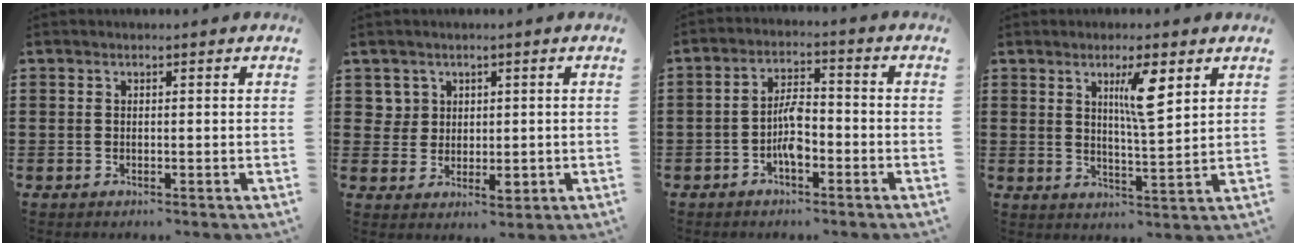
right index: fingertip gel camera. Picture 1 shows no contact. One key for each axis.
{"total": 3.8, "fx": 1.6, "fy": 3.4, "fz": 0.9, "tx": -0.025, "ty": 0.009, "tz": 0.028}
{"total": 5.3, "fx": -2.0, "fy": 2.1, "fz": 4.4, "tx": -0.089, "ty": 0.008, "tz": -0.041}
{"total": 6.6, "fx": 3.2, "fy": 1.2, "fz": 5.7, "tx": -0.097, "ty": -0.002, "tz": 0.046}